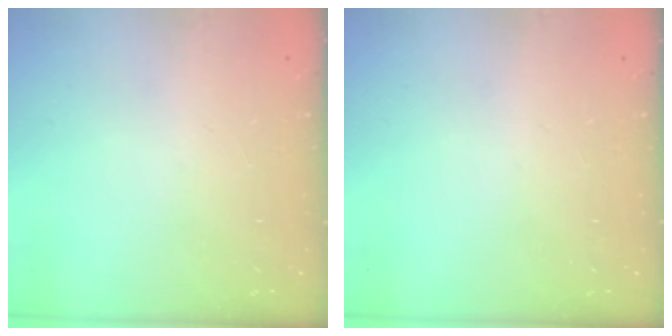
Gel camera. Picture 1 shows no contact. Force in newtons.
{"total": 0.0}